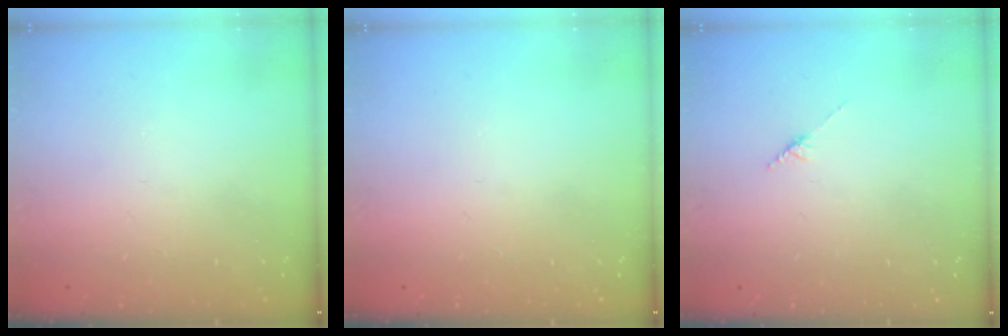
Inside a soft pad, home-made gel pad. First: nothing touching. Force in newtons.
{"total": 0.0}
{"total": 2.8, "press": 2.8, "slide": 0.4}